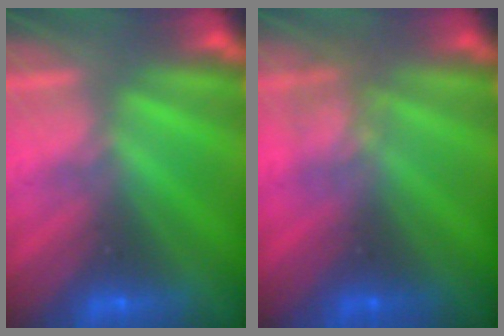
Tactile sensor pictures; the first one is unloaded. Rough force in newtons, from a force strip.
{"total": 2.5}